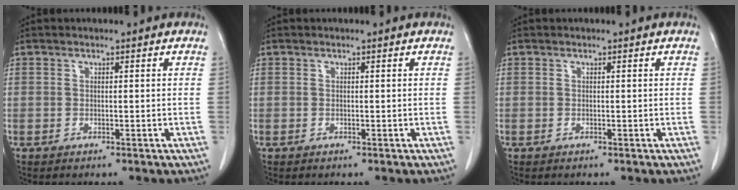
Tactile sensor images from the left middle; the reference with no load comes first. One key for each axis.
{"total": 0.0}
{"total": 0.0}